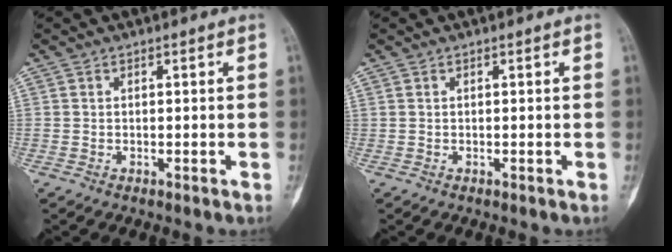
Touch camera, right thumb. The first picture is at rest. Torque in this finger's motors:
{"motor_torque": [0.00, 0.00, 0.26, 0.18, 0.01]}